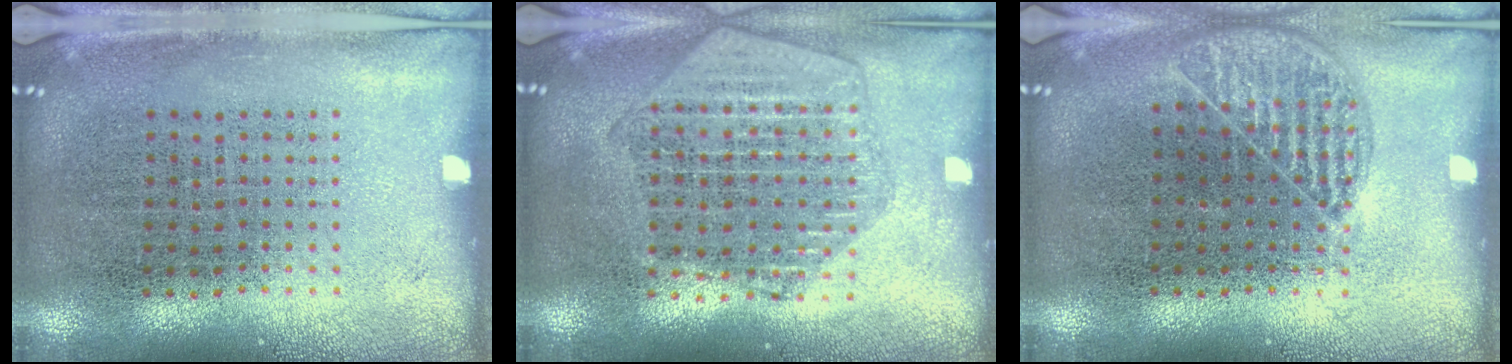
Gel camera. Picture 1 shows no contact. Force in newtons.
{"total": 2.0, "press": 1.8, "slide": 0.8}
{"total": 1.0, "press": 1.0, "slide": 0.3}